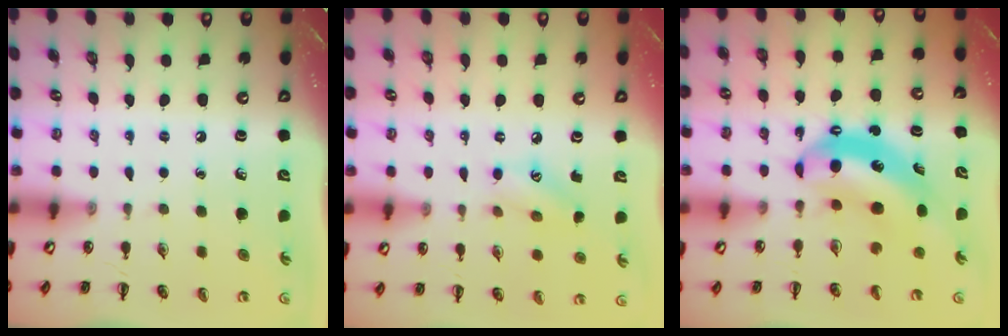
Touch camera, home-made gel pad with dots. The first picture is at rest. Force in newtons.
{"total": 7.2, "press": 7.2, "slide": 0.7}
{"total": 7.3, "press": 7.1, "slide": 1.7}